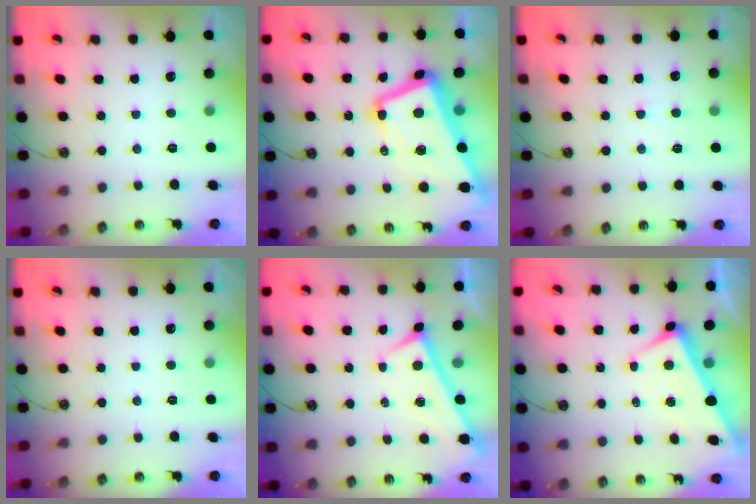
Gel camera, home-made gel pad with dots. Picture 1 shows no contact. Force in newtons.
{"total": 16.2, "press": 16.1, "slide": 1.9}
{"total": 1.4, "press": 1.3, "slide": 0.4}
{"total": 0.0}
{"total": 0.0}
{"total": 2.8, "press": 2.7, "slide": 0.6}